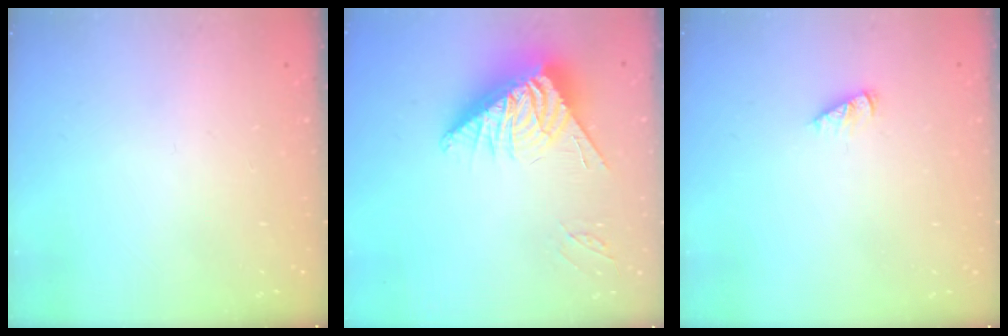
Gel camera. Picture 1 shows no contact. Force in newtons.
{"total": 12.6, "press": 12.5, "slide": 1.7}
{"total": 2.0, "press": 2.0, "slide": 0.3}